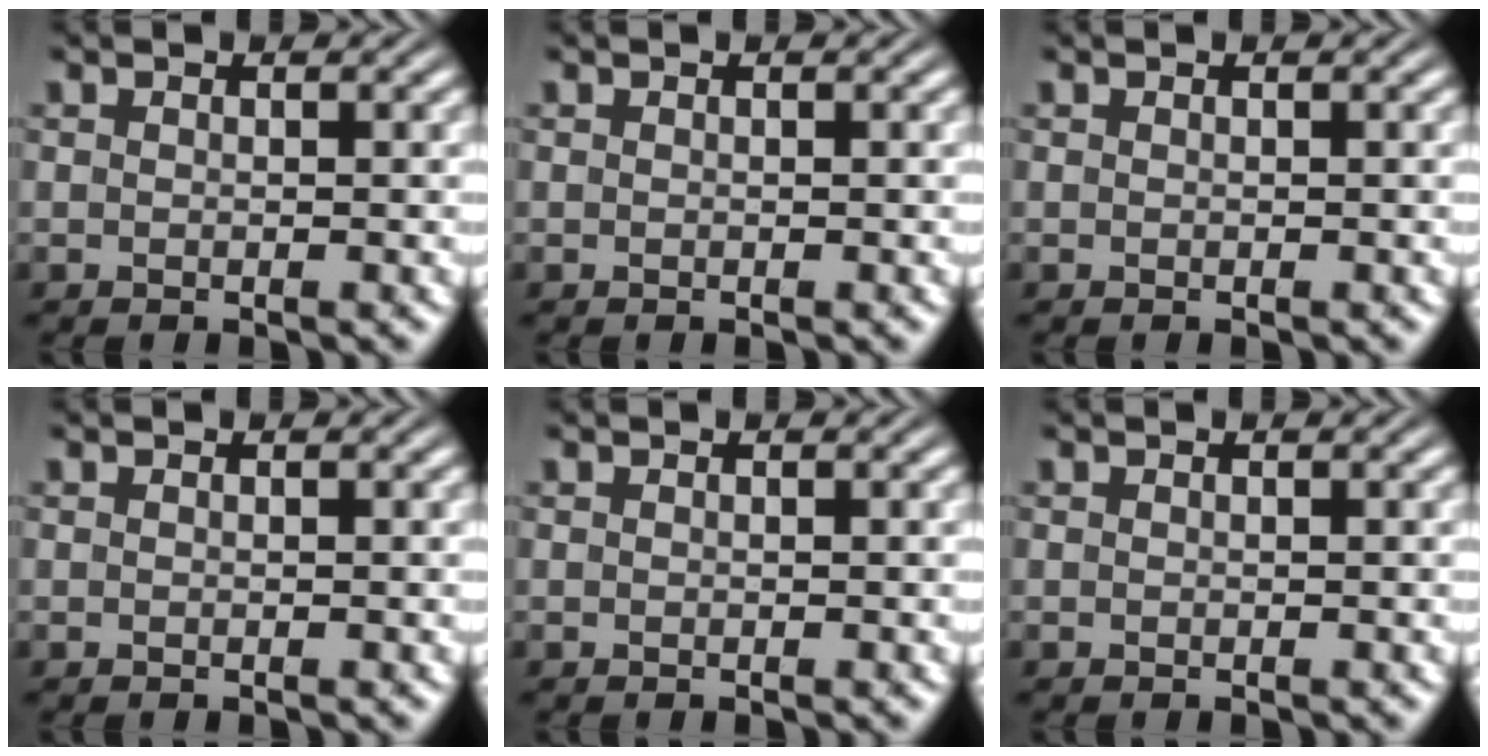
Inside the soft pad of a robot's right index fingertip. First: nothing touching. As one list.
[{"total": 0.0}, {"total": 0.0}, {"total": 0.0}, {"total": 0.0}, {"total": 0.0}]